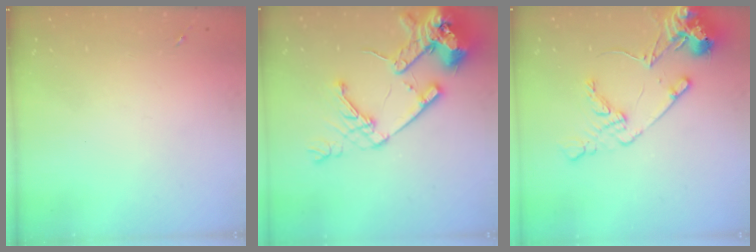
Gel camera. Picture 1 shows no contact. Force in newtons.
{"total": 18.4, "press": 18.2, "slide": 2.5}
{"total": 13.7, "press": 13.5, "slide": 2.3}